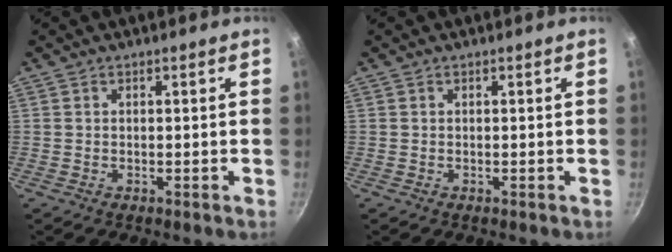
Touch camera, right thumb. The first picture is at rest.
{"total": 0.0}